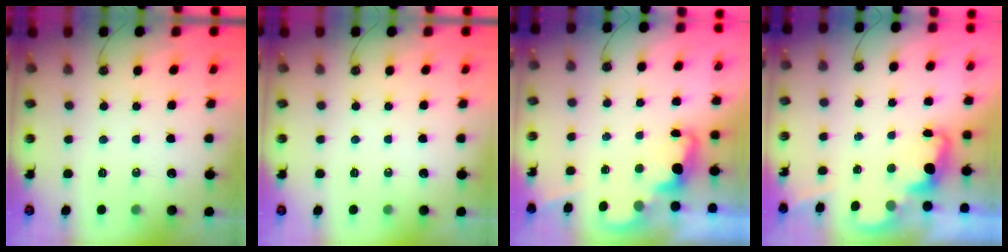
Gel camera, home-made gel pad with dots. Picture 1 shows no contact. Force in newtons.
{"total": 0.0}
{"total": 2.4, "press": 2.3, "slide": 0.5}
{"total": 2.4, "press": 2.3, "slide": 0.6}